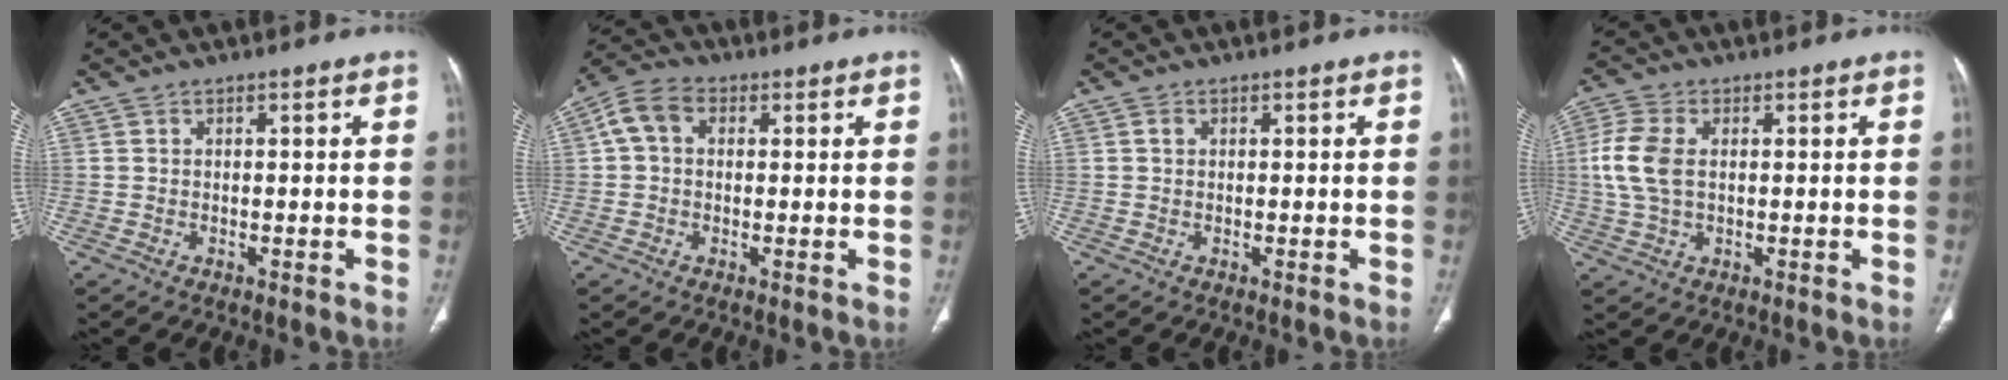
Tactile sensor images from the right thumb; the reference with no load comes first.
{"total": 6.2, "force": [1.2, 4.5, 4.0], "torque": [-0.076, 0.022, 0.015]}
{"total": 0.8, "force": [0.2, 0.6, 0.5], "torque": [-0.008, 0.002, 0.004]}
{"total": 7.7, "force": [0.7, 4.7, 6.1], "torque": [-0.151, 0.011, 0.014]}